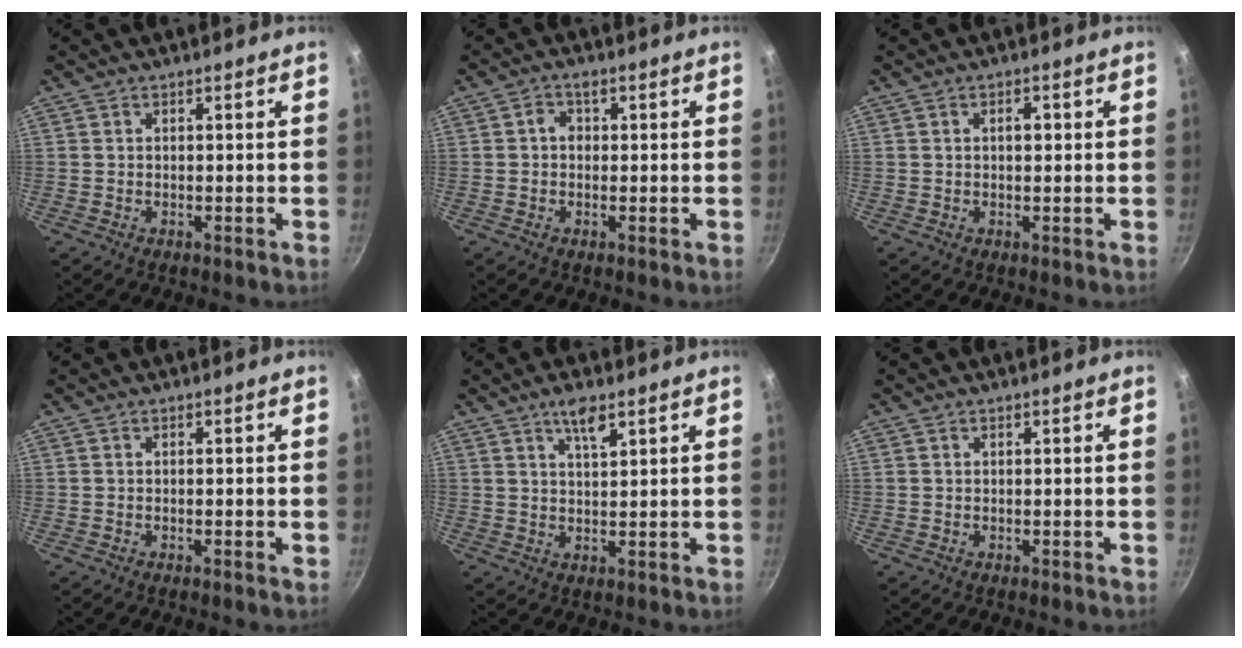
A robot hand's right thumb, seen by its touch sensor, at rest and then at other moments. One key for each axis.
{"total": 2.7, "fx": 0.2, "fy": 2.1, "fz": 1.6, "tx": -0.019, "ty": 0.004, "tz": -0.003}
{"total": 2.1, "fx": 0.3, "fy": 1.2, "fz": 1.7, "tx": -0.016, "ty": 0.002, "tz": 0.003}
{"total": 0.7, "fx": -0.2, "fy": 0.1, "fz": 0.6, "tx": -0.009, "ty": 0.001, "tz": -0.005}
{"total": 4.5, "fx": 2.7, "fy": 1.4, "fz": 3.3, "tx": -0.055, "ty": -0.013, "tz": 0.048}
{"total": 0.0}